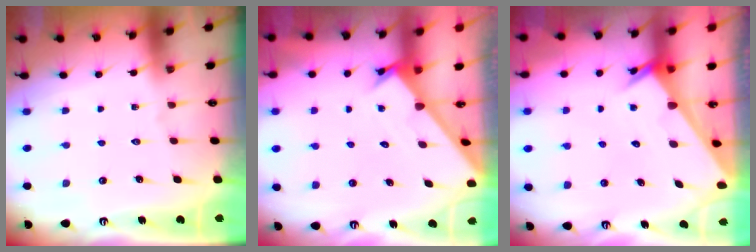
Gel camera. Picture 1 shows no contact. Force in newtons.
{"total": 1.7, "press": 1.7, "slide": 0.1}
{"total": 2.0, "press": 2.0, "slide": 0.1}